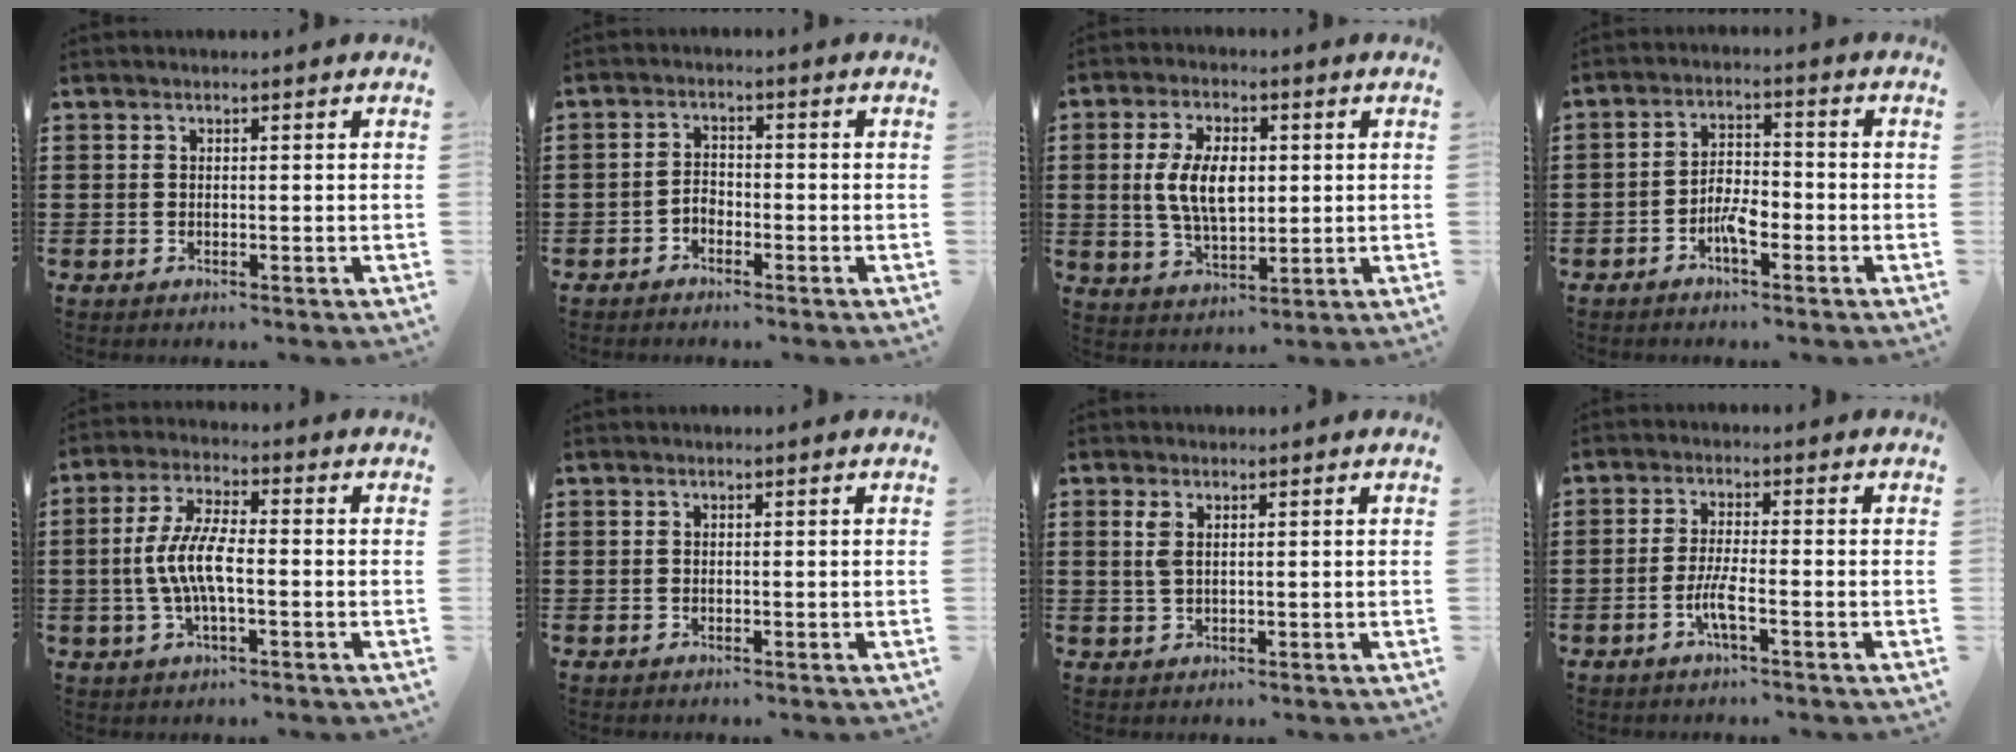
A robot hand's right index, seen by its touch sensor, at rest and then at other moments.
{"total": 2.0, "force": [-1.4, 1.1, 0.9], "torque": [-0.022, 0.005, -0.030]}
{"total": 8.3, "force": [0.7, 4.4, 7.0], "torque": [-0.141, 0.007, 0.007]}
{"total": 4.2, "force": [-2.2, 1.7, 3.2], "torque": [-0.067, 0.002, -0.045]}
{"total": 7.1, "force": [-1.2, 2.2, 6.6], "torque": [-0.149, -0.008, -0.029]}
{"total": 0.0}
{"total": 1.9, "force": [0.7, 0.7, 1.6], "torque": [-0.036, 0.003, 0.013]}
{"total": 4.0, "force": [-1.8, 0.3, 3.6], "torque": [-0.075, -0.006, -0.037]}